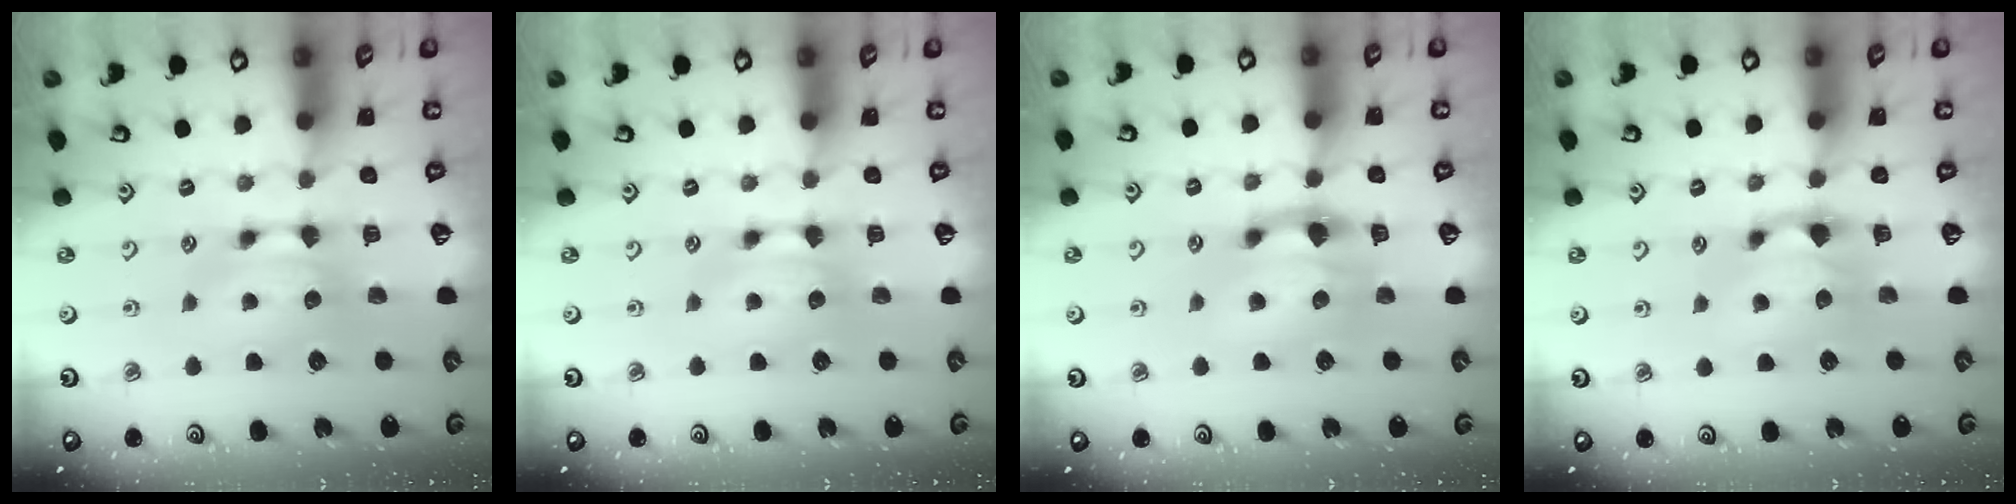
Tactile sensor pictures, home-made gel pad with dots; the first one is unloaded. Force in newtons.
{"total": 0.0}
{"total": 3.2, "press": 2.5, "slide": 2.0}
{"total": 1.0, "press": 0.1, "slide": 1.0}